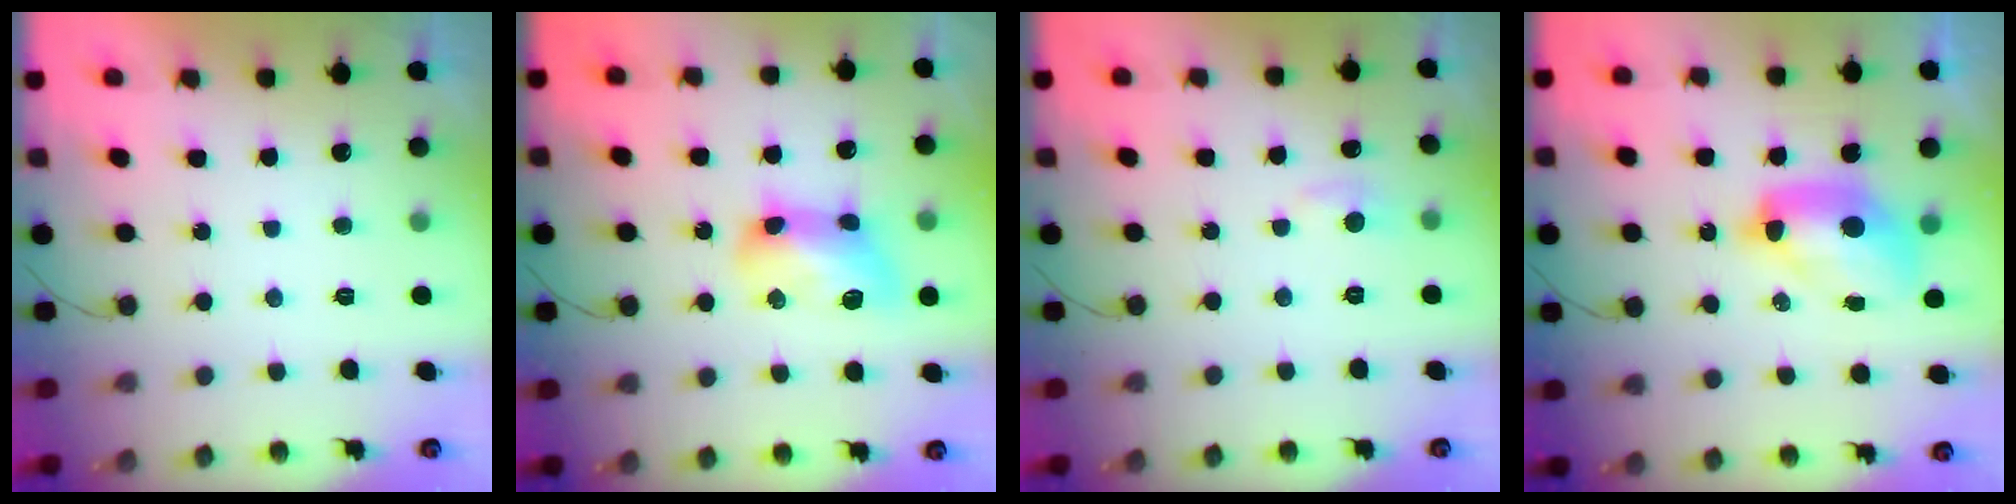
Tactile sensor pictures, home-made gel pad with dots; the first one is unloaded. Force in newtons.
{"total": 12.2, "press": 12.2, "slide": 0.6}
{"total": 4.8, "press": 4.7, "slide": 0.6}
{"total": 10.6, "press": 10.6, "slide": 1.3}